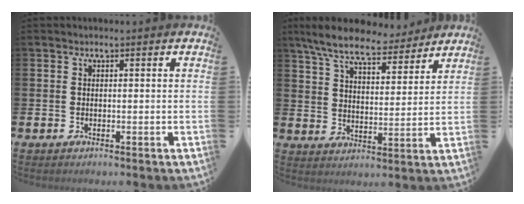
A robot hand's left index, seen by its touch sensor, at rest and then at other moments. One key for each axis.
{"total": 8.7, "fx": 7.8, "fy": 1.9, "fz": 3.2, "tx": -0.091, "ty": -0.040, "tz": 0.140}